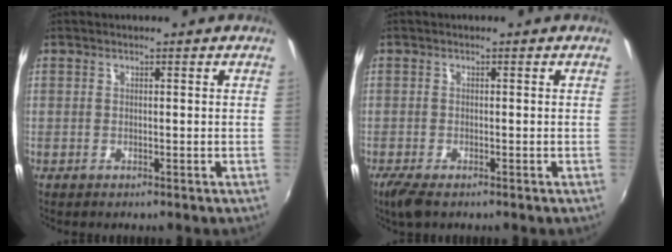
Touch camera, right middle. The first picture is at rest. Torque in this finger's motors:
{"motor_torque": [0.41, -0.49, 0.21, 0.05]}